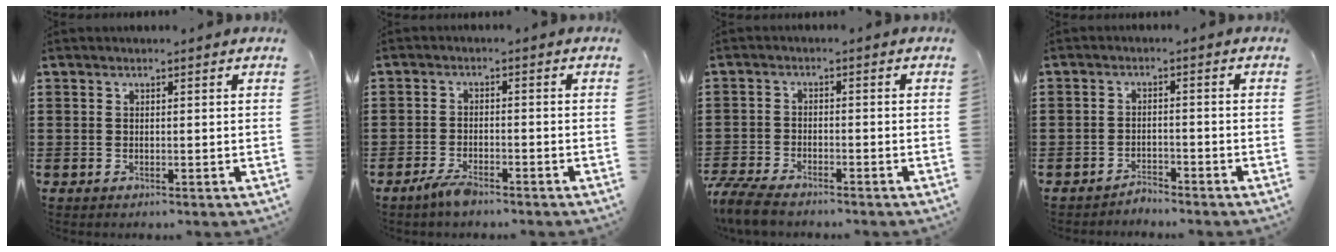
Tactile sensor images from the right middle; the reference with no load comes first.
{"total": 2.9, "force": [-2.2, 0.7, 1.7], "torque": [-0.043, 0.000, -0.045]}
{"total": 4.5, "force": [-4.2, 0.6, 1.5], "torque": [-0.052, -0.009, -0.091]}
{"total": 2.5, "force": [-2.5, 0.3, -0.2], "torque": [-0.006, 0.004, -0.055]}